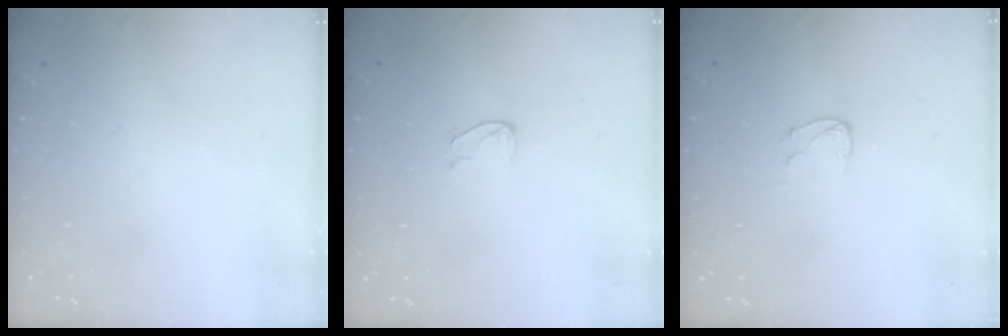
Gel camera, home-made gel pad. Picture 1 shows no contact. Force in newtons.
{"total": 5.0, "press": 5.0, "slide": 0.4}
{"total": 4.4, "press": 4.3, "slide": 0.5}